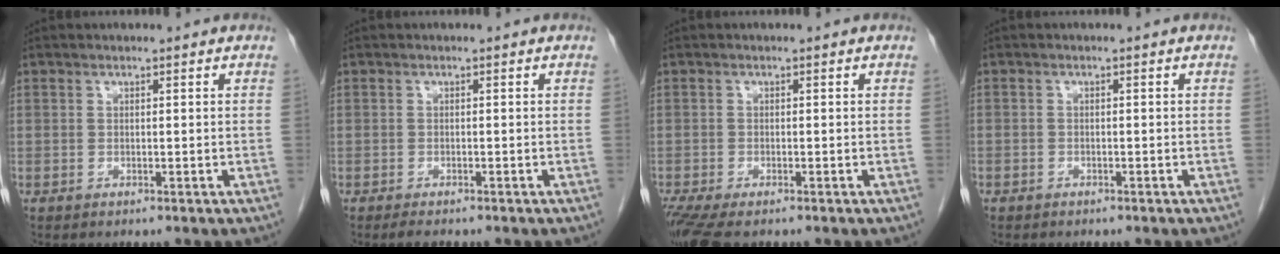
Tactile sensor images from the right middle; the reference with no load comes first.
{"total": 1.8, "force": [-1.5, 0.4, 0.9], "torque": [-0.020, -0.005, -0.020]}
{"total": 5.9, "force": [-4.4, 1.6, 3.5], "torque": [-0.065, -0.015, -0.076]}
{"total": 1.0, "force": [-0.7, 0.6, 0.1], "torque": [-0.009, 0.003, -0.014]}